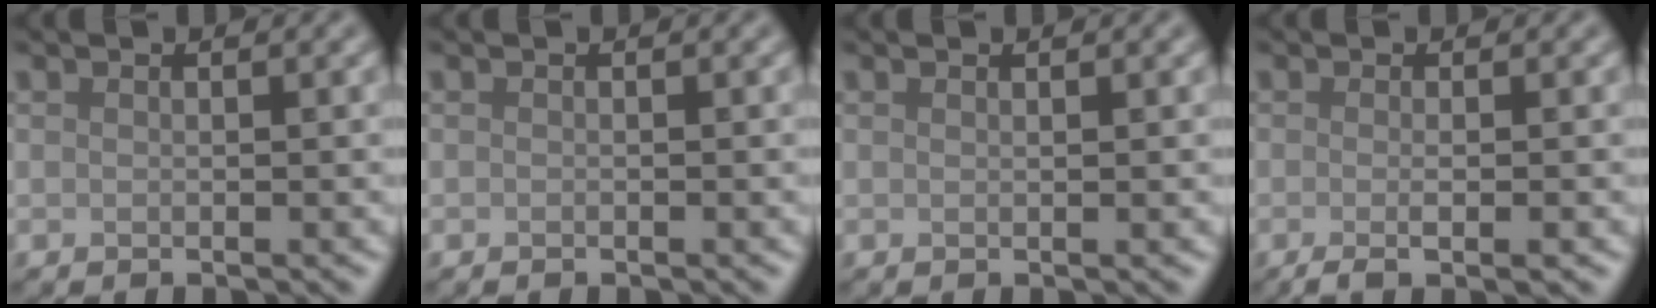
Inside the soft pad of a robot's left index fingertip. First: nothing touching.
{"total": 0.0}
{"total": 0.6, "force": [0.4, 0.2, 0.4], "torque": [-0.001, 0.003, 0.004]}
{"total": 2.7, "force": [-0.7, 0.8, 2.5], "torque": [-0.034, -0.003, -0.014]}